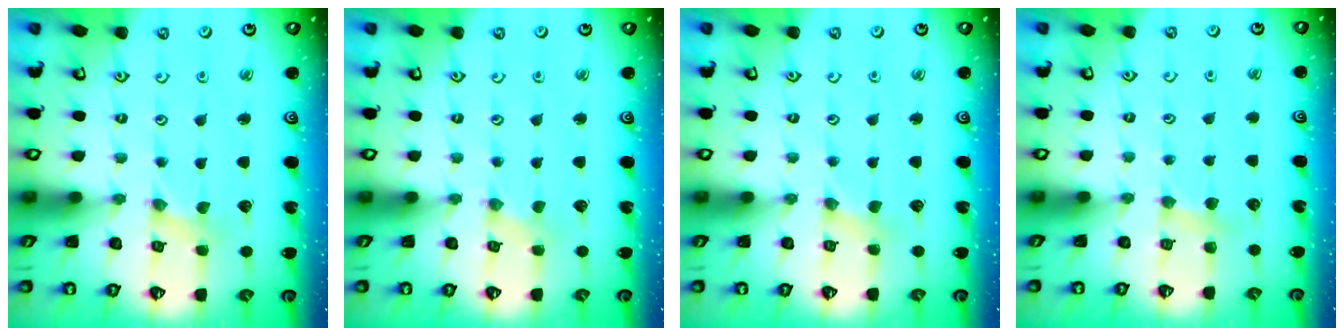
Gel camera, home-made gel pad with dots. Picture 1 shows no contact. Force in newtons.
{"total": 0.0}
{"total": 2.1, "press": 2.0, "slide": 0.3}
{"total": 3.5, "press": 3.4, "slide": 0.6}